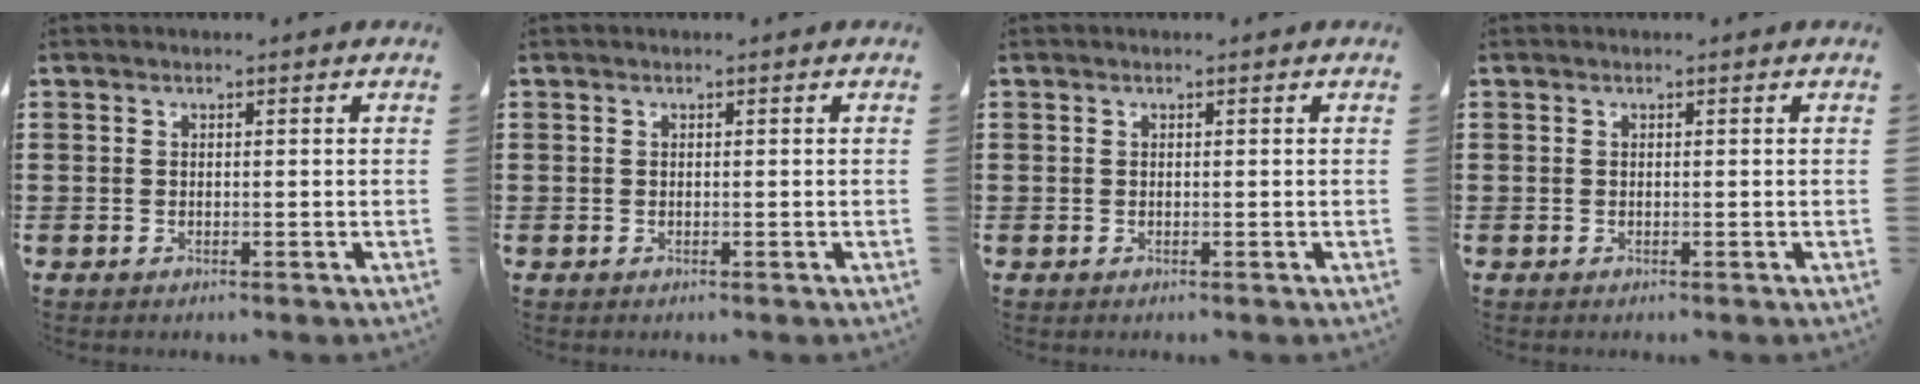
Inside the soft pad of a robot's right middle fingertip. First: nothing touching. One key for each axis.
{"total": 0.0}
{"total": 0.0}
{"total": 0.0}